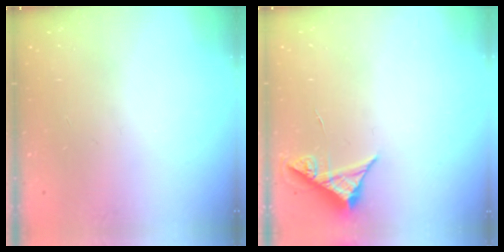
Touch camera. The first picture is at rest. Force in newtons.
{"total": 5.3, "press": 5.2, "slide": 0.6}